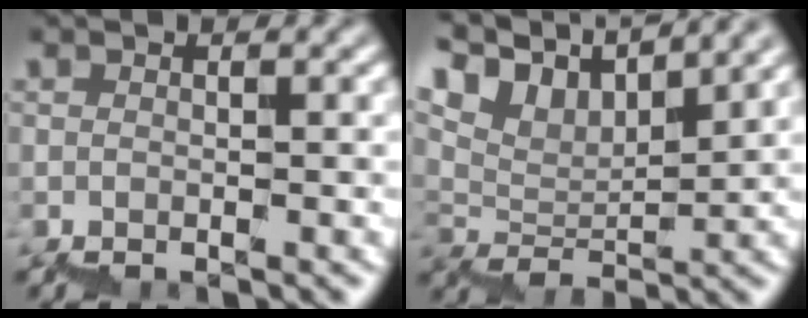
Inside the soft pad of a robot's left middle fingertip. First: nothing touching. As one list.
[{"total": 9.7, "force": [9.3, 1.4, 2.3], "torque": [-0.068, 0.027, 0.162]}]